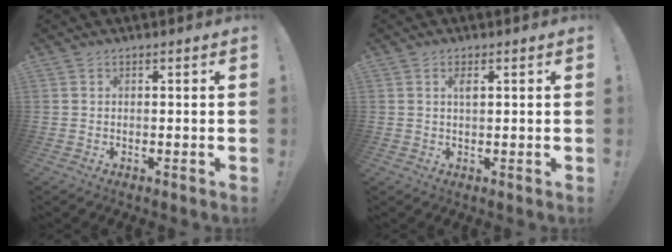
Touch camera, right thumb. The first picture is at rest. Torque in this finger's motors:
{"motor_torque": [0.76, 0.13, 0.43, -0.18, 0.08]}